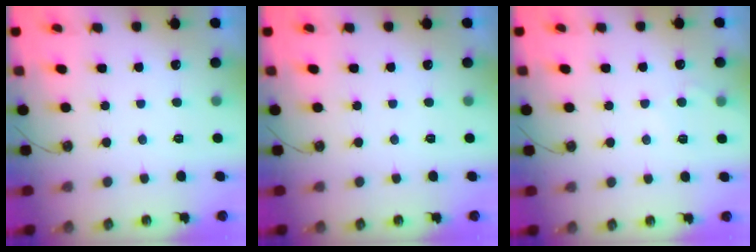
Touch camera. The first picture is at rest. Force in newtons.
{"total": 0.0}
{"total": 3.7, "press": 3.6, "slide": 0.4}